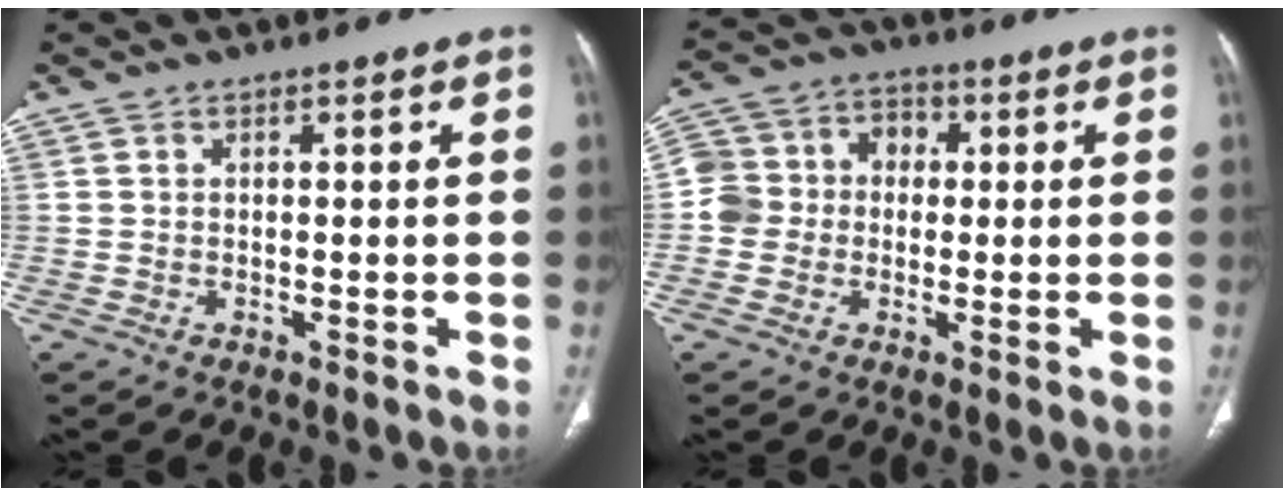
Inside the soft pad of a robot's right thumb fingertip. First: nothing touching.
{"total": 8.8, "force": [-0.3, 8.1, 3.5], "torque": [-0.040, 0.035, -0.015]}